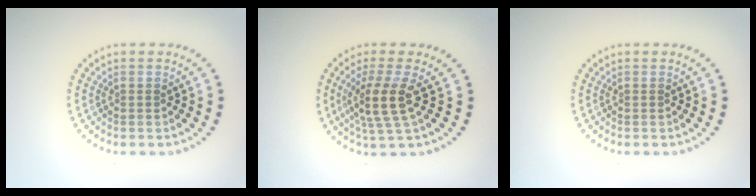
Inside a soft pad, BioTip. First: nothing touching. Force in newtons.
{"total": 3.8, "press": 2.9, "slide": 2.5}
{"total": 0.0}